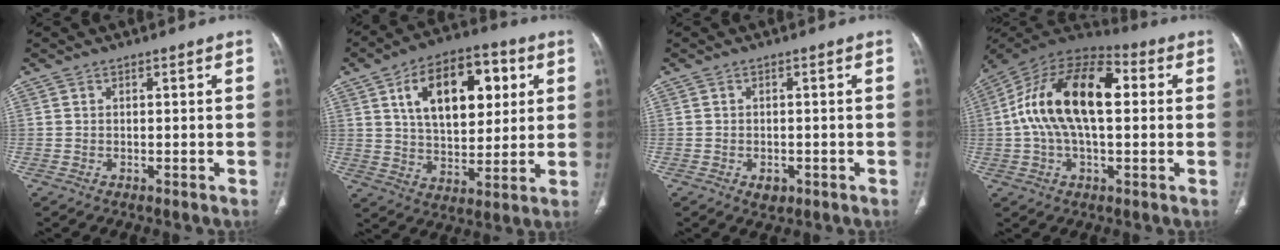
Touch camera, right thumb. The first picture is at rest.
{"total": 18.9, "force": [6.2, 10.7, 14.2], "torque": [-0.181, -0.006, 0.102]}
{"total": 2.3, "force": [-1.0, 1.6, 1.4], "torque": [-0.011, 0.002, -0.007]}
{"total": 20.1, "force": [2.4, 10.3, 17.0], "torque": [-0.307, 0.037, 0.031]}